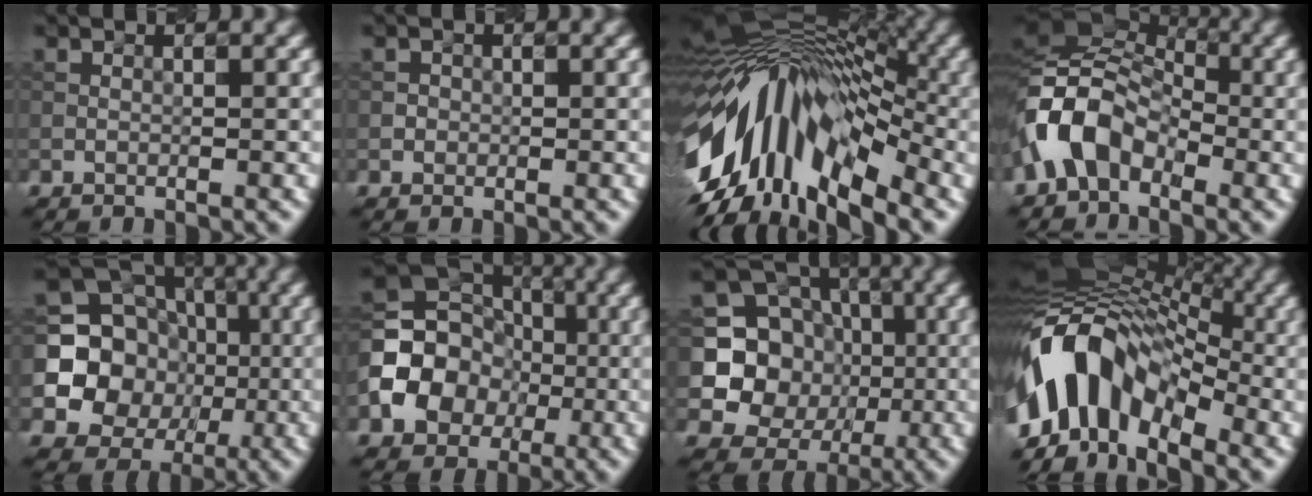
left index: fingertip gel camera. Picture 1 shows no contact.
{"total": 0.7, "force": [0.0, 0.7, 0.1], "torque": [0.004, -0.003, -0.003]}
{"total": 14.6, "force": [-3.5, 8.2, 11.5], "torque": [-0.206, 0.023, -0.071]}
{"total": 7.8, "force": [-2.5, 5.1, 5.3], "torque": [-0.103, 0.018, -0.069]}
{"total": 10.1, "force": [-0.2, 9.2, 4.0], "torque": [-0.063, -0.006, -0.024]}
{"total": 9.0, "force": [-1.8, 7.6, 4.6], "torque": [-0.083, 0.001, -0.048]}
{"total": 9.1, "force": [0.4, 8.5, 3.2], "torque": [-0.062, -0.003, -0.017]}
{"total": 12.6, "force": [-3.8, 8.1, 8.9], "torque": [-0.160, 0.019, -0.075]}